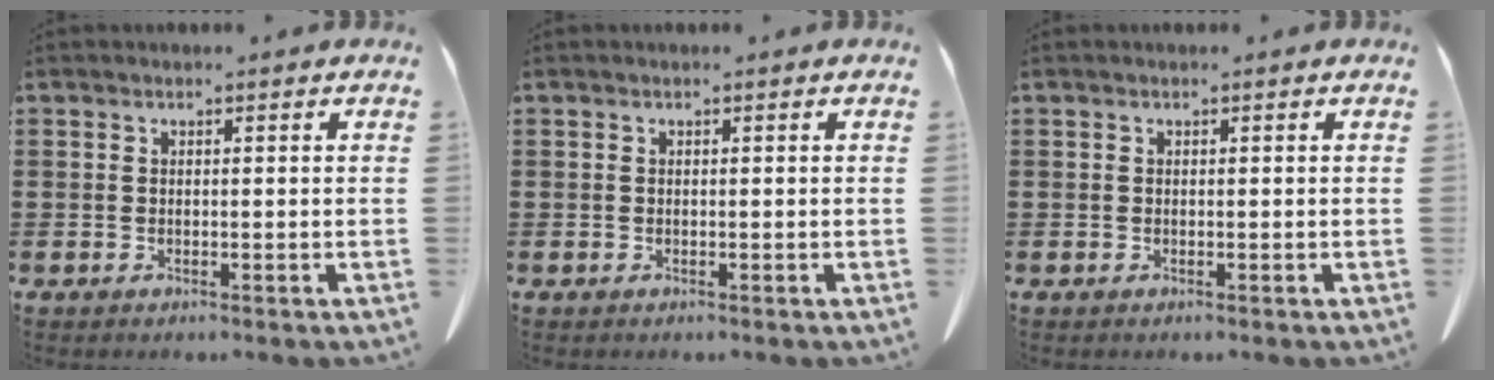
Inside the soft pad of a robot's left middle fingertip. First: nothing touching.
{"total": 0.0}
{"total": 0.0}